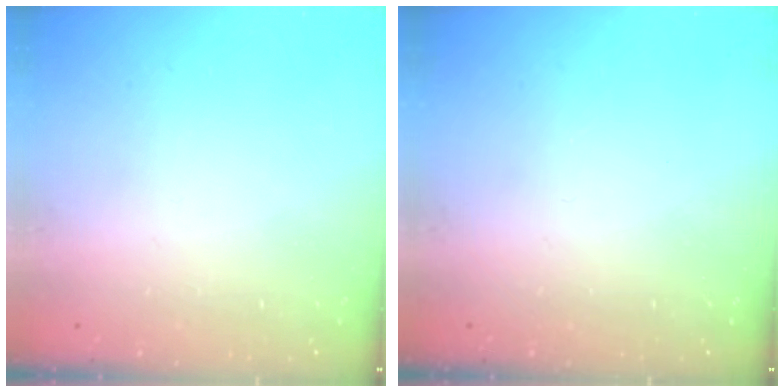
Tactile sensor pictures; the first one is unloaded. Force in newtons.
{"total": 0.0}